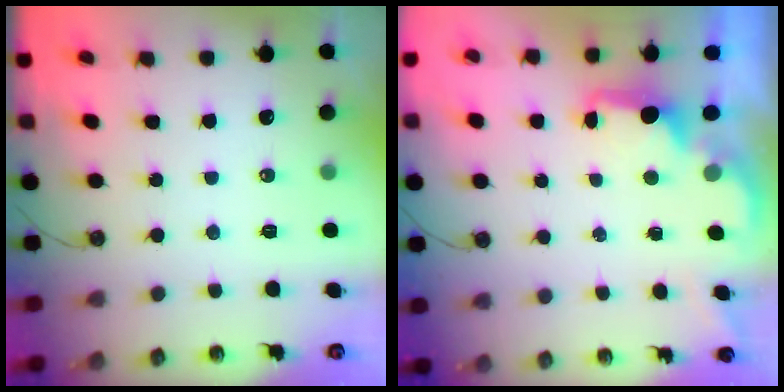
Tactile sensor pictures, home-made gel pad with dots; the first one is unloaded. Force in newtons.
{"total": 1.7, "press": 1.6, "slide": 0.7}